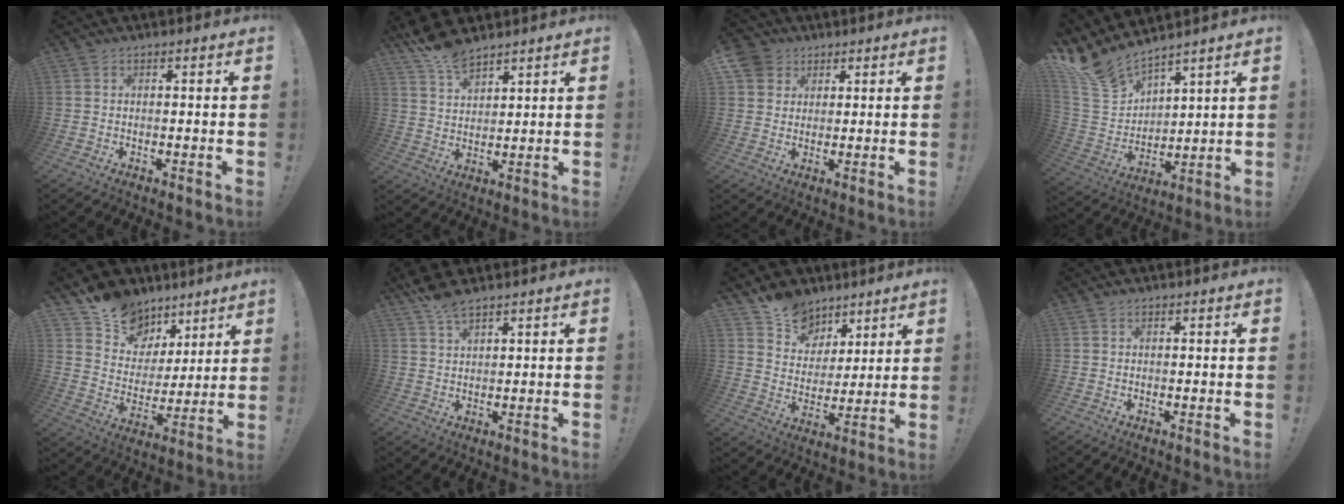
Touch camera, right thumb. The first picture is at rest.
{"total": 8.5, "force": [7.4, 2.9, 3.1], "torque": [-0.059, -0.051, 0.140]}
{"total": 6.2, "force": [3.2, 5.2, 1.2], "torque": [-0.023, -0.015, 0.064]}
{"total": 11.8, "force": [10.5, 4.3, 3.3], "torque": [-0.084, -0.084, 0.198]}
{"total": 13.2, "force": [9.2, 9.1, 2.6], "torque": [-0.044, -0.064, 0.178]}
{"total": 5.4, "force": [4.5, 1.1, 2.7], "torque": [-0.046, -0.027, 0.082]}
{"total": 11.9, "force": [8.2, 8.3, 2.4], "torque": [-0.036, -0.062, 0.162]}
{"total": 0.0}